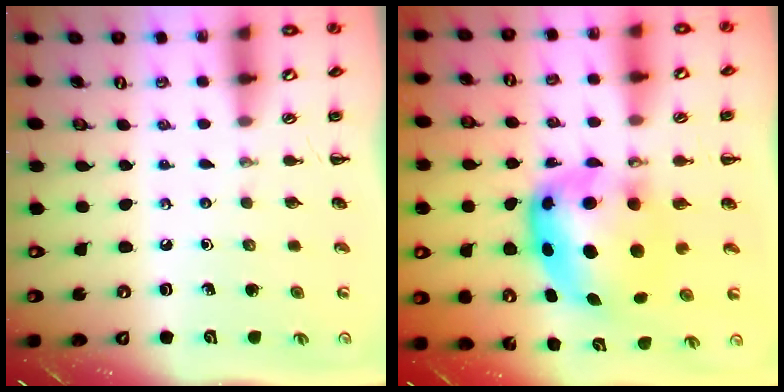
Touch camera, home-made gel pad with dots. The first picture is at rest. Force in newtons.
{"total": 8.9, "press": 8.6, "slide": 2.2}